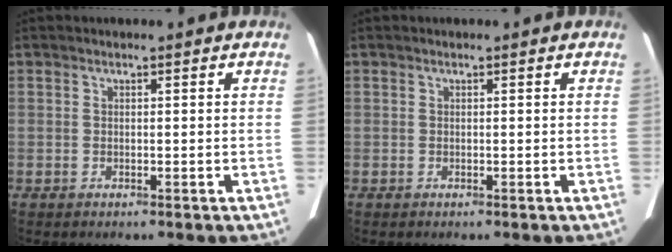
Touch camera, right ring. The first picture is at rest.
{"total": 0.0}